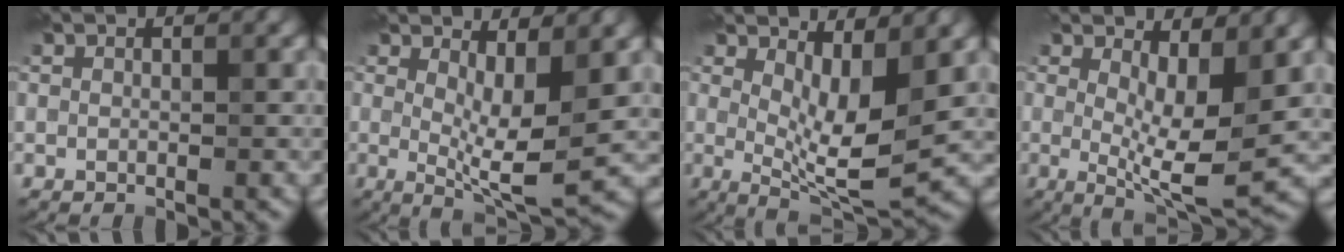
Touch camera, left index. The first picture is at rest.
{"total": 6.1, "force": [0.7, 1.6, 5.9], "torque": [-0.094, -0.018, 0.017]}
{"total": 6.6, "force": [1.4, 2.1, 6.1], "torque": [-0.101, -0.019, 0.029]}
{"total": 7.1, "force": [0.8, 2.1, 6.7], "torque": [-0.109, -0.016, 0.017]}